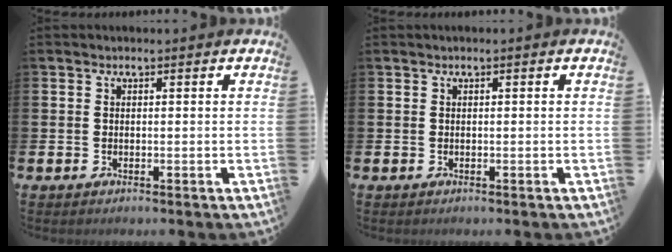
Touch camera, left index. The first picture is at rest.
{"total": 0.0}